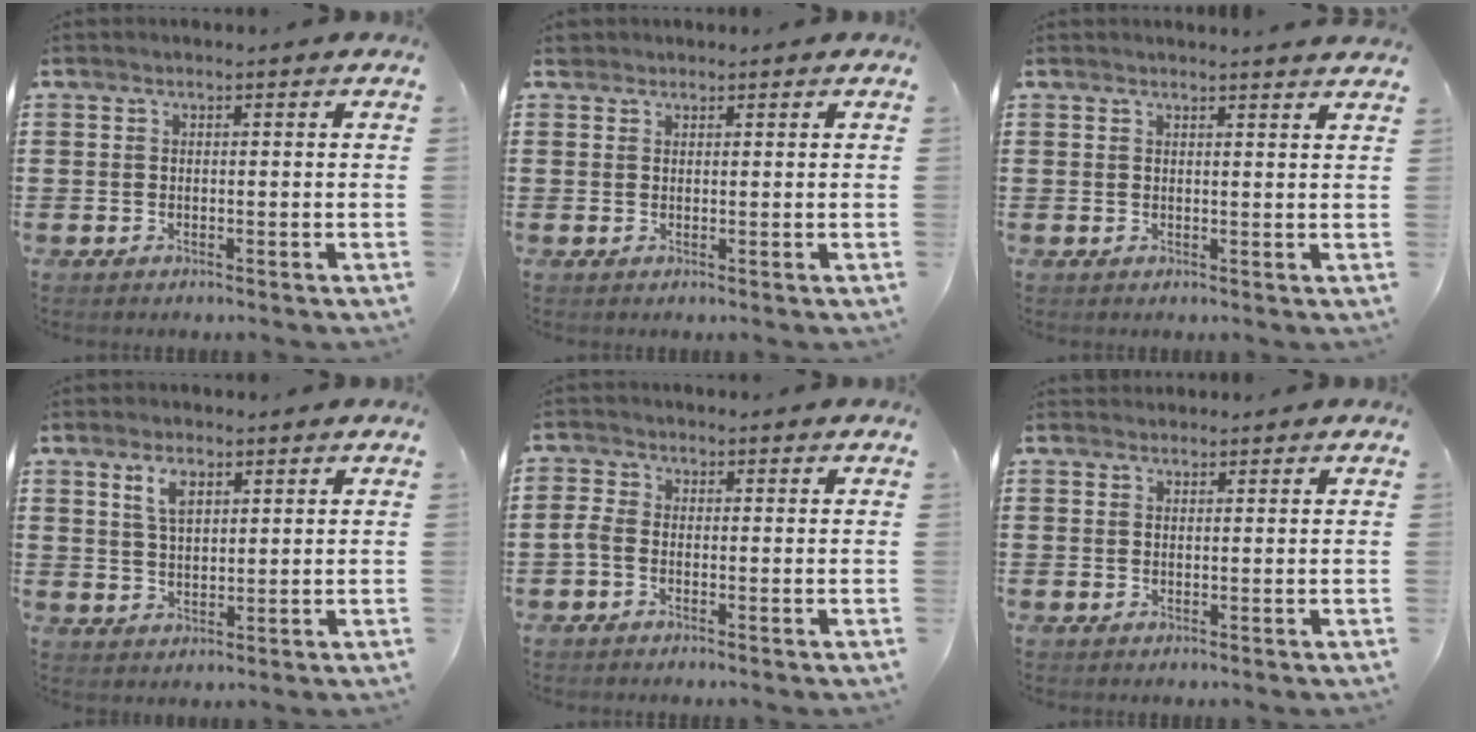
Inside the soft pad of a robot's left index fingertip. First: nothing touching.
{"total": 1.2, "force": [1.0, 0.7, 0.2], "torque": [-0.008, 0.005, 0.019]}
{"total": 1.6, "force": [1.5, -0.3, 0.3], "torque": [-0.007, -0.002, 0.029]}
{"total": 4.2, "force": [2.4, 1.9, 3.0], "torque": [-0.066, 0.007, 0.043]}
{"total": 1.9, "force": [-1.1, 0.9, 1.3], "torque": [-0.032, 0.000, -0.022]}
{"total": 0.9, "force": [0.9, 0.2, 0.0], "torque": [-0.002, 0.001, 0.018]}